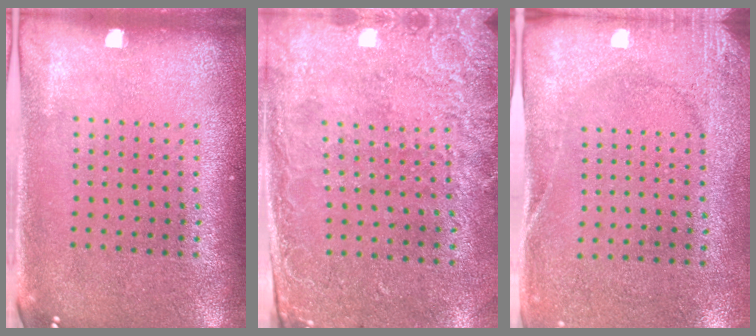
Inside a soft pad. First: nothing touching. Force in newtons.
{"total": 2.5, "press": 1.9, "slide": 1.6}
{"total": 2.7, "press": 2.1, "slide": 1.7}